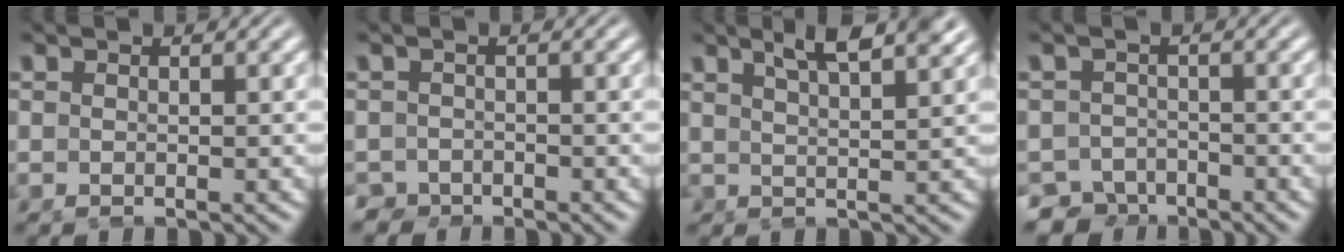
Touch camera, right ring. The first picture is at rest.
{"total": 3.5, "force": [-2.5, 2.4, 0.4], "torque": [-0.008, -0.020, -0.045]}
{"total": 4.9, "force": [3.5, 1.1, 3.2], "torque": [-0.038, 0.017, 0.055]}
{"total": 6.2, "force": [-4.4, 4.2, 1.3], "torque": [-0.008, -0.024, -0.075]}